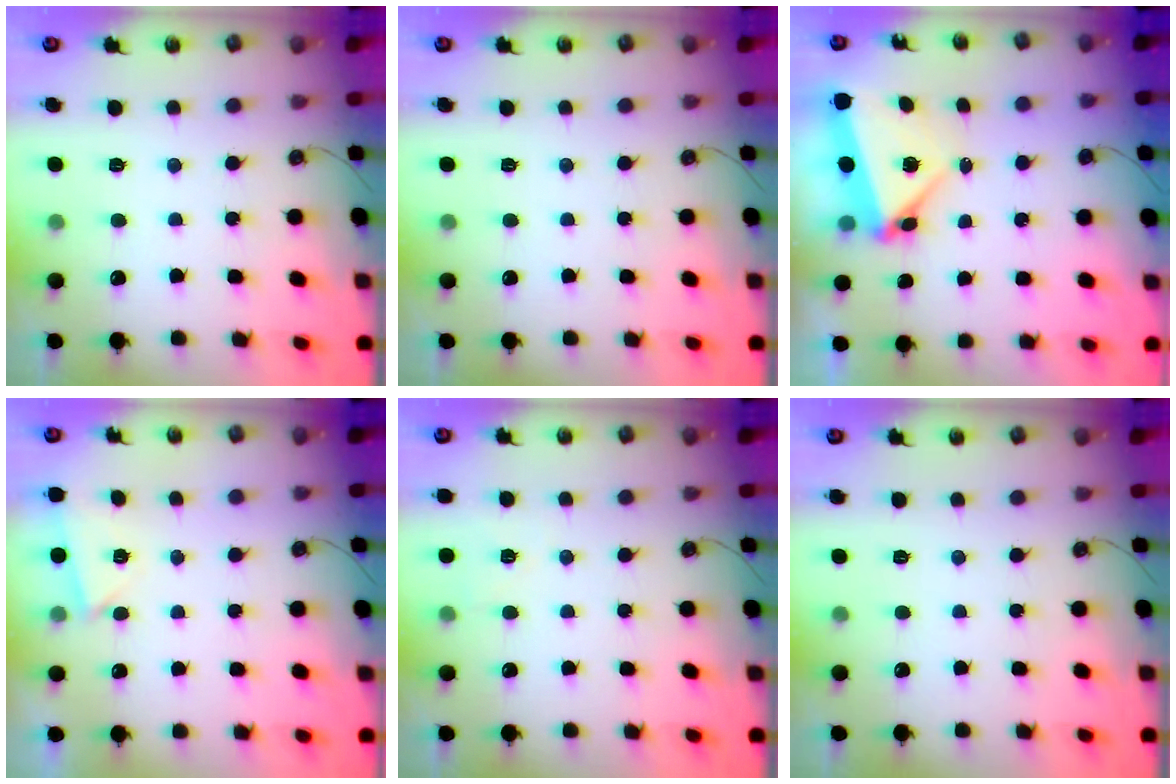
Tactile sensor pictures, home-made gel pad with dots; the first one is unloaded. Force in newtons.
{"total": 0.0}
{"total": 5.3, "press": 5.2, "slide": 1.2}
{"total": 3.0, "press": 2.9, "slide": 0.5}
{"total": 5.1, "press": 5.0, "slide": 0.9}
{"total": 0.0}